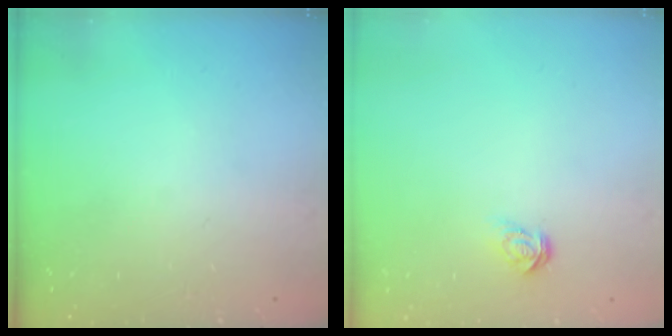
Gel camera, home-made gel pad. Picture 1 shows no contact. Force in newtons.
{"total": 3.5, "press": 3.5, "slide": 0.3}